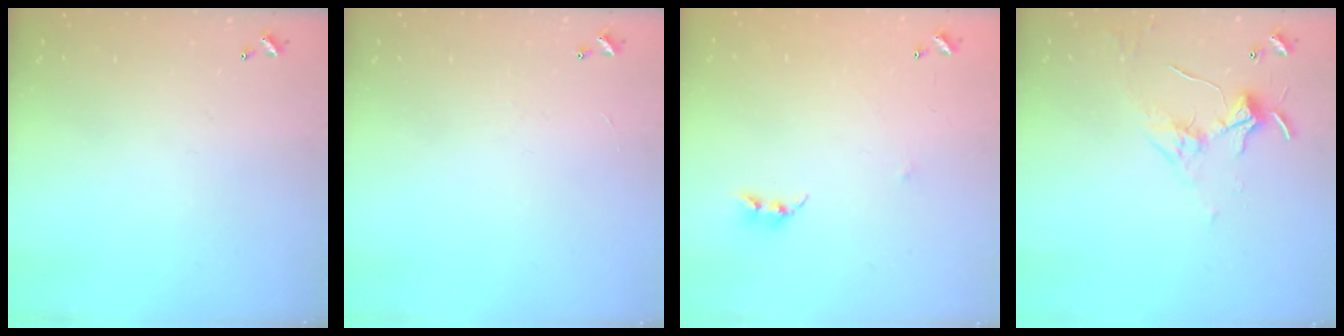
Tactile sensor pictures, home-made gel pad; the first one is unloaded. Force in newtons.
{"total": 1.2, "press": 1.1, "slide": 0.4}
{"total": 4.4, "press": 4.4, "slide": 0.3}
{"total": 4.2, "press": 4.2, "slide": 0.4}